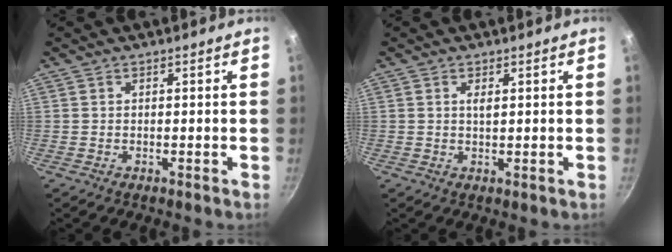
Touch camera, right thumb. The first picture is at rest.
{"total": 1.6, "force": [0.6, 0.5, 1.3], "torque": [-0.024, -0.002, 0.011]}